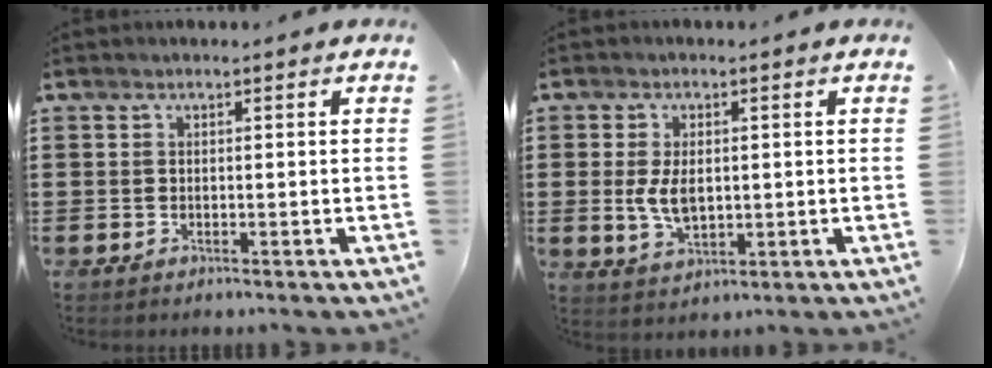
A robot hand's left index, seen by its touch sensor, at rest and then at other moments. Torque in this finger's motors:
{"motor_torque": [0.98, 0.59, 0.40, 0.16]}